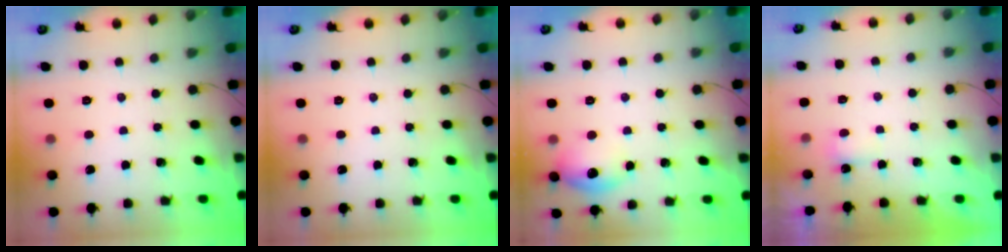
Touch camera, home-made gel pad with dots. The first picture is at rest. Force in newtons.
{"total": 0.0}
{"total": 10.8, "press": 10.7, "slide": 0.9}
{"total": 2.8, "press": 2.7, "slide": 0.7}